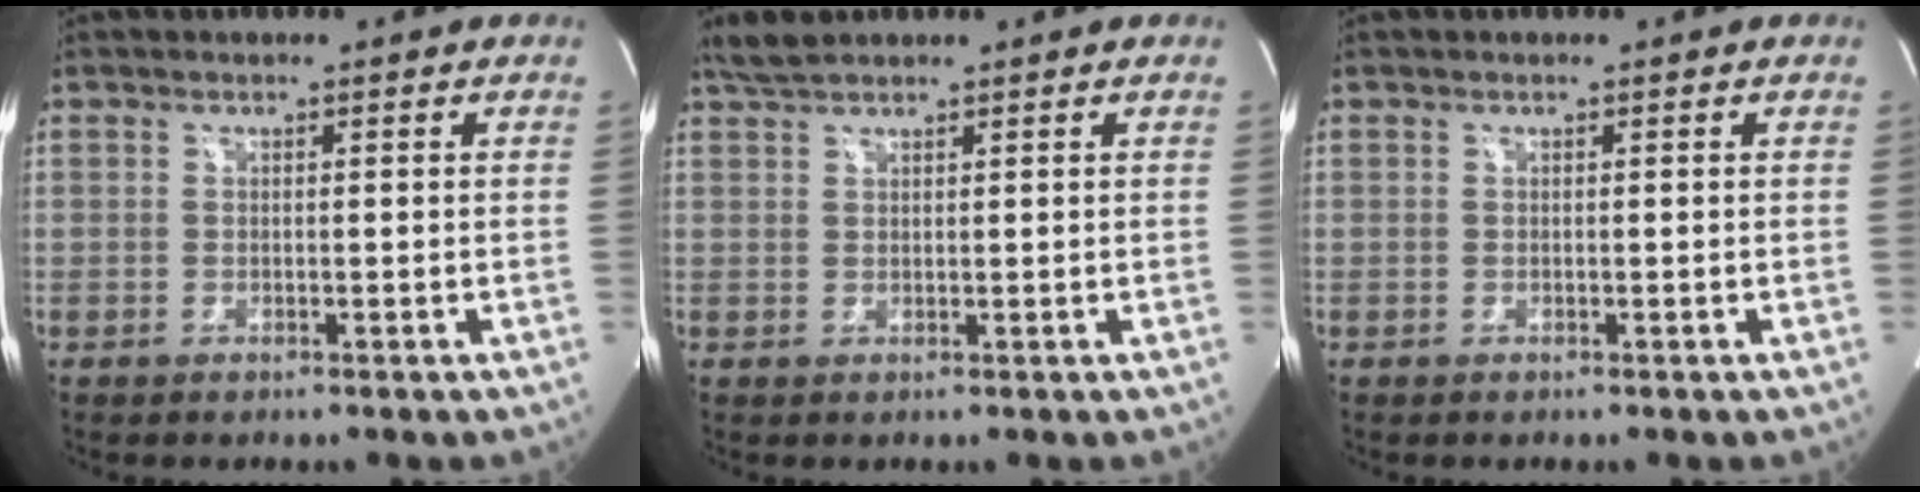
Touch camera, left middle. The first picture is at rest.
{"total": 2.8, "force": [2.6, 0.4, 1.1], "torque": [-0.030, 0.013, 0.054]}
{"total": 0.0}